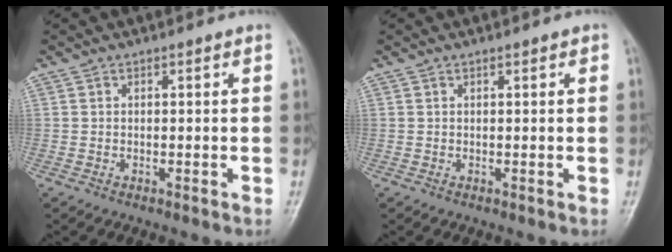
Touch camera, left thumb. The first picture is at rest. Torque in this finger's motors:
{"motor_torque": [-0.07, 0.05, -0.27, 0.01, 0.01]}